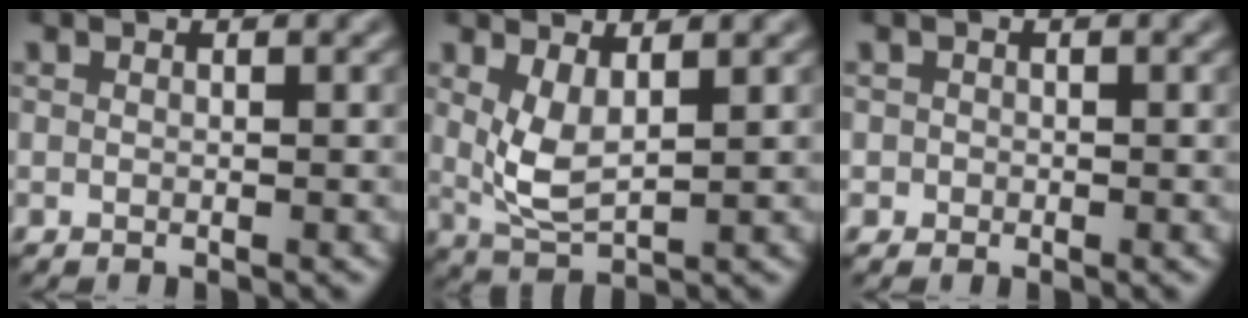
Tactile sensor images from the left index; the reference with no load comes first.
{"total": 3.4, "force": [1.3, 1.3, 2.8], "torque": [-0.069, -0.011, 0.030]}
{"total": 0.8, "force": [-0.1, 0.8, -0.1], "torque": [0.011, -0.003, -0.004]}